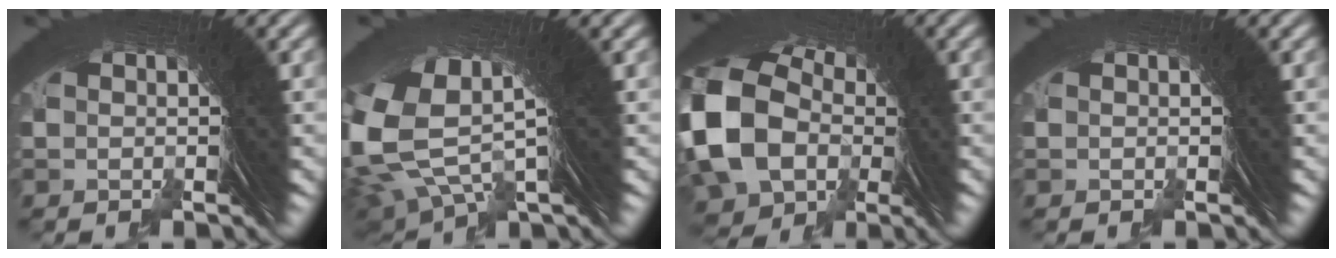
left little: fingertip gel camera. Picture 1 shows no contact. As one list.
[{"total": 10.9, "force": [2.6, 6.7, 8.1], "torque": [-0.173, -0.006, 0.045]}, {"total": 13.4, "force": [0.4, 10.2, 8.6], "torque": [-0.189, -0.027, 0.010]}, {"total": 0.0}]